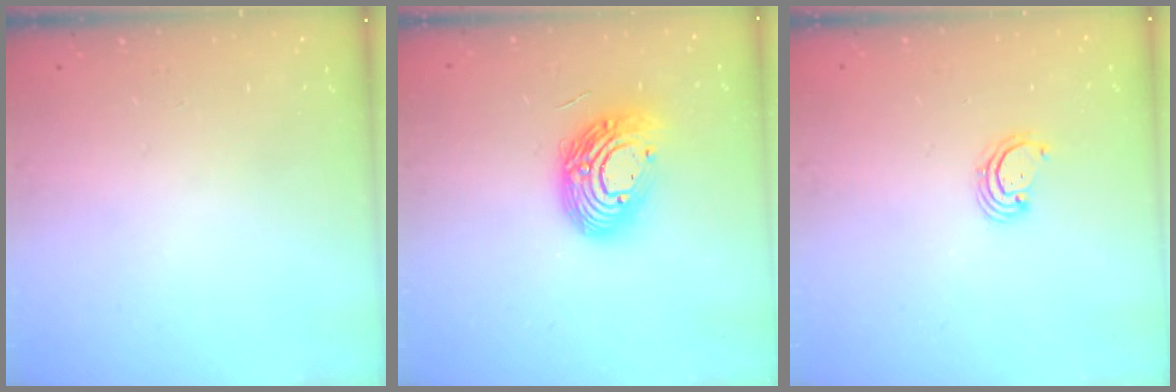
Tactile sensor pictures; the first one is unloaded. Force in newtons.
{"total": 14.7, "press": 14.6, "slide": 1.0}
{"total": 2.8, "press": 2.8, "slide": 0.3}